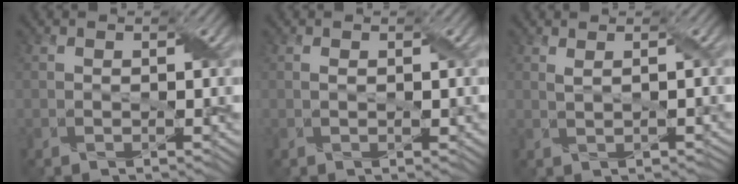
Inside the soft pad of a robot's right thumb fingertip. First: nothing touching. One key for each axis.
{"total": 0.7, "fx": 0.1, "fy": 0.4, "fz": 0.6, "tx": -0.017, "ty": 0.001, "tz": 0.003}
{"total": 1.1, "fx": 0.6, "fy": 0.2, "fz": 0.9, "tx": -0.025, "ty": 0.002, "tz": 0.015}